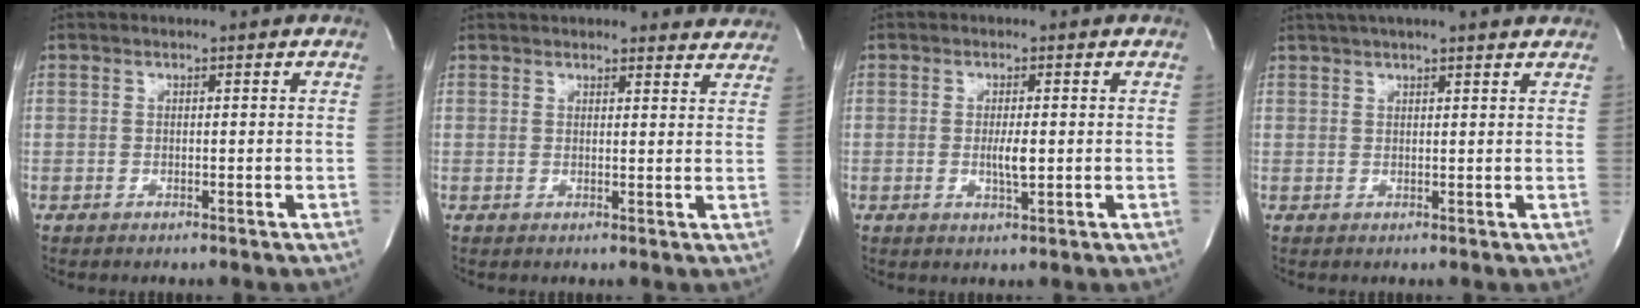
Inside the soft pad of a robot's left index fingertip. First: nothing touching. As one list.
[{"total": 10.9, "force": [10.1, 3.1, 2.5], "torque": [-0.004, 0.016, 0.106]}, {"total": 2.9, "force": [-0.2, 0.6, 2.8], "torque": [-0.054, -0.003, -0.003]}, {"total": 11.0, "force": [9.4, 1.1, 5.6], "torque": [-0.090, 0.036, 0.122]}]